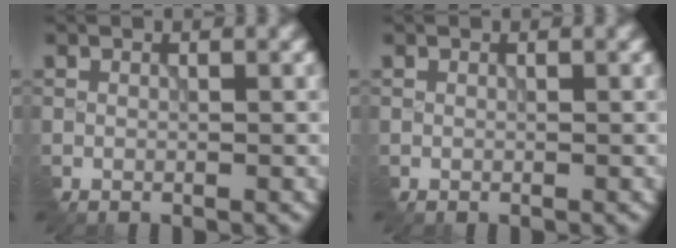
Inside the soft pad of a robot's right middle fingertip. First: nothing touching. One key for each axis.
{"total": 0.0}